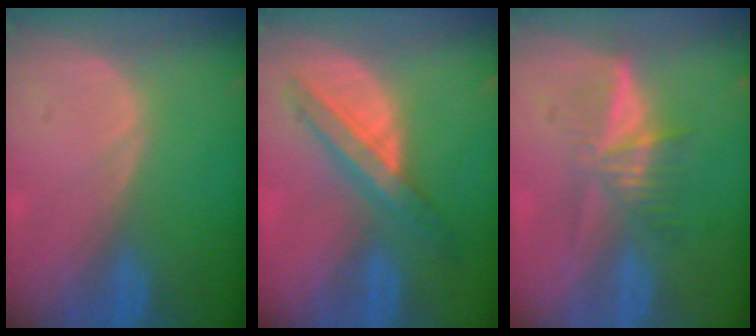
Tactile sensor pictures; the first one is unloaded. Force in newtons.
{"total": 6.1, "press": 6.0, "slide": 0.9}
{"total": 5.1, "press": 4.9, "slide": 1.5}